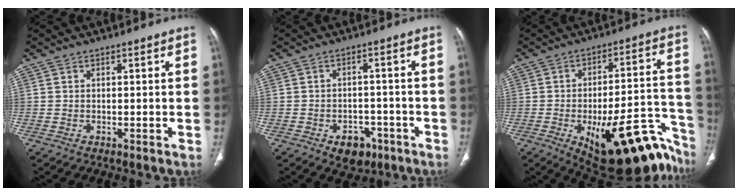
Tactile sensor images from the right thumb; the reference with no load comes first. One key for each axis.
{"total": 6.4, "fx": -3.4, "fy": 4.4, "fz": 3.2, "tx": -0.018, "ty": 0.023, "tz": -0.042}
{"total": 26.2, "fx": -15.0, "fy": 9.9, "fz": 19.1, "tx": -0.154, "ty": 0.088, "tz": -0.196}